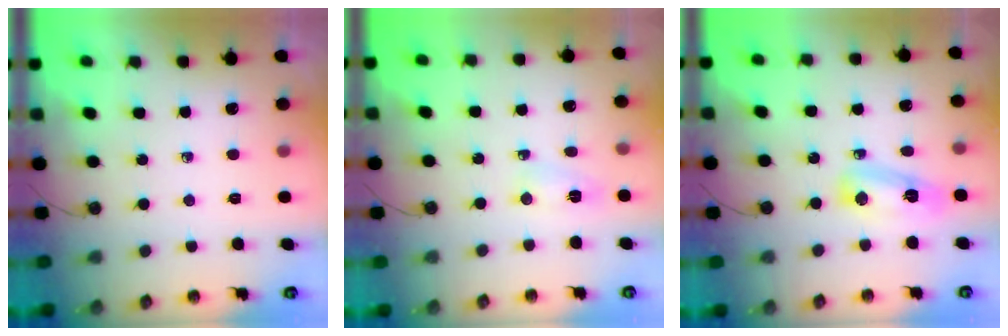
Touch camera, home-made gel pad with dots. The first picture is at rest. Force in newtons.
{"total": 2.9, "press": 2.7, "slide": 1.0}
{"total": 14.1, "press": 8.6, "slide": 11.2}